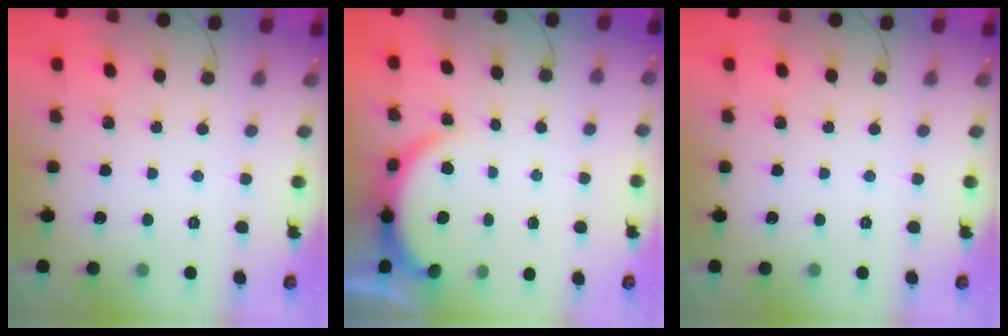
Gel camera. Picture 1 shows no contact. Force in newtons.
{"total": 4.3, "press": 4.3, "slide": 0.6}
{"total": 0.0}